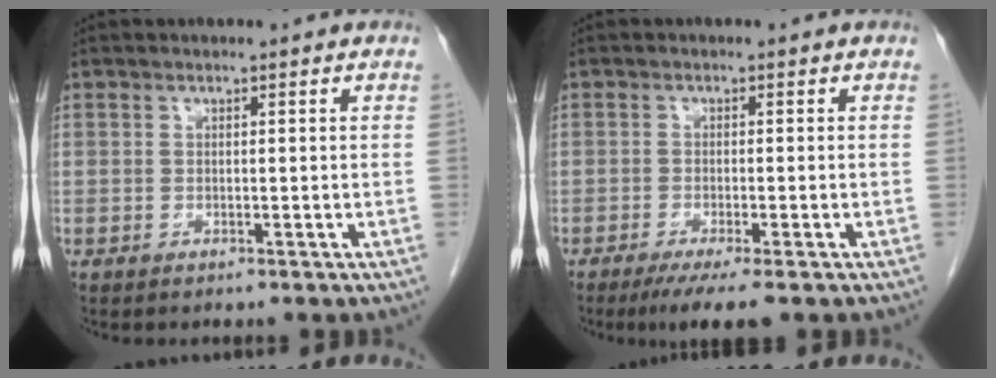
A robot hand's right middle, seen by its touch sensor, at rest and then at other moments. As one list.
[{"total": 5.0, "force": [-3.6, 0.0, 3.5], "torque": [-0.048, -0.013, -0.057]}]